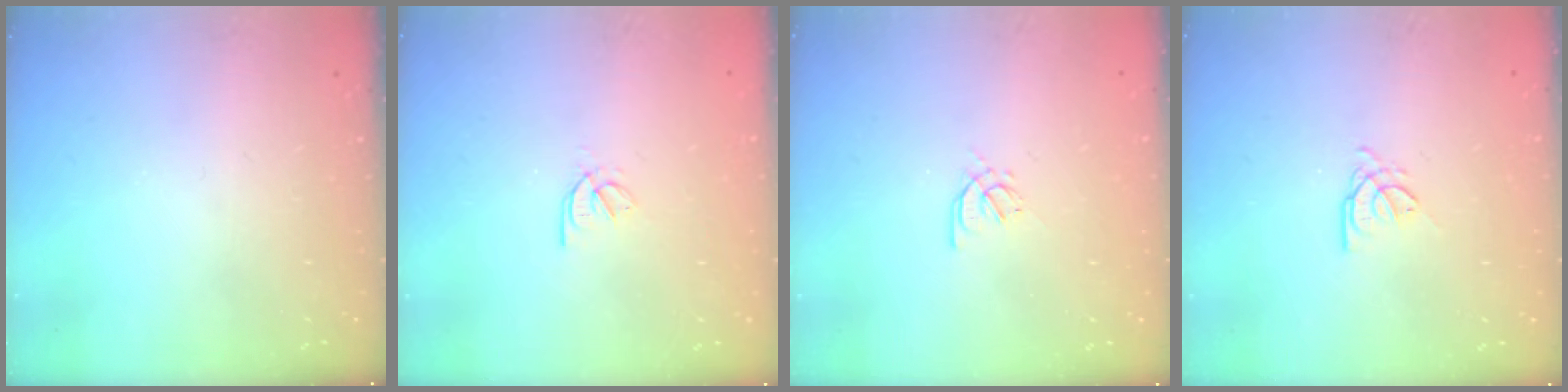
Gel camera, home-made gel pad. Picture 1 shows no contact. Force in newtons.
{"total": 2.5, "press": 2.4, "slide": 0.5}
{"total": 2.4, "press": 2.4, "slide": 0.6}
{"total": 0.9, "press": 0.8, "slide": 0.2}